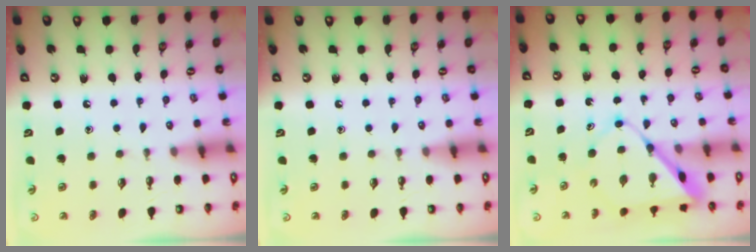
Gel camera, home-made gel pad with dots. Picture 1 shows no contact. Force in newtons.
{"total": 0.0}
{"total": 8.5, "press": 8.5, "slide": 0.7}